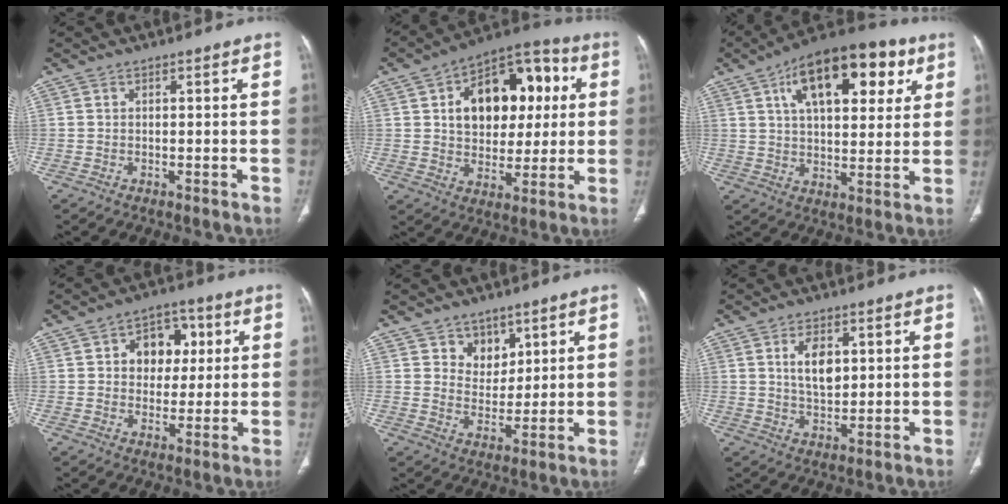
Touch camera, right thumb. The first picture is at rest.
{"total": 19.7, "force": [4.4, 12.8, 14.4], "torque": [-0.161, 0.021, 0.069]}
{"total": 20.9, "force": [8.8, 10.2, 16.0], "torque": [-0.210, -0.003, 0.135]}
{"total": 9.7, "force": [2.3, 7.4, 5.9], "torque": [-0.034, 0.004, 0.033]}
{"total": 6.2, "force": [3.7, 4.7, 1.8], "torque": [0.006, -0.025, 0.067]}
{"total": 6.6, "force": [1.9, 3.7, 5.0], "torque": [-0.073, -0.013, 0.038]}